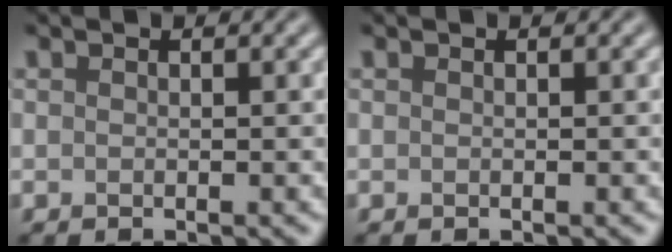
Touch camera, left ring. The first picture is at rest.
{"total": 0.0}